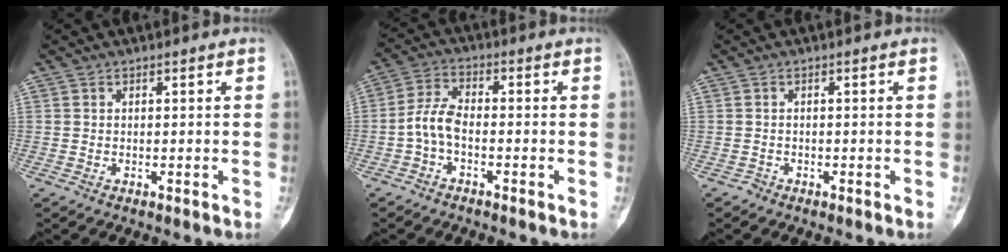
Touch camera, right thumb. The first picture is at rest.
{"total": 5.6, "force": [-1.7, 2.9, 4.5], "torque": [-0.093, 0.021, -0.042]}
{"total": 0.7, "force": [-0.5, 0.4, -0.1], "torque": [0.001, 0.001, -0.014]}